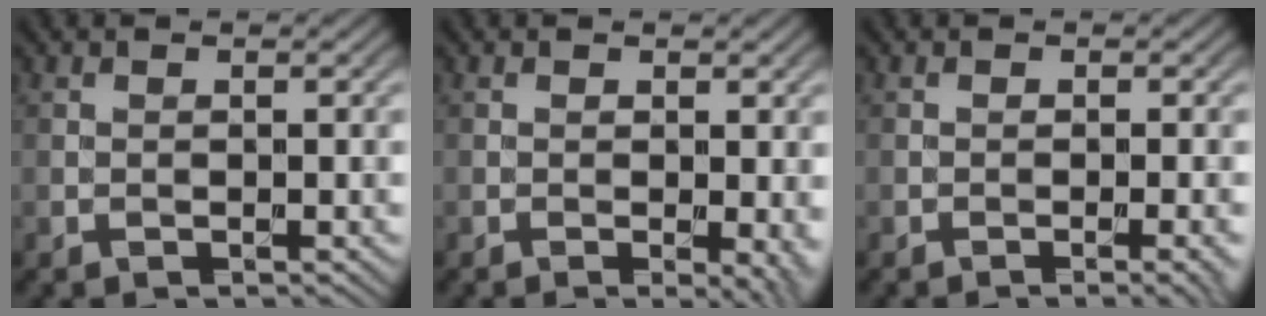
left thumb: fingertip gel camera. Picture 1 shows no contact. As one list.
[{"total": 2.8, "force": [-0.4, 0.7, 2.7], "torque": [-0.036, -0.007, -0.007]}, {"total": 2.4, "force": [-1.0, 0.4, 2.2], "torque": [-0.026, 0.004, -0.018]}]